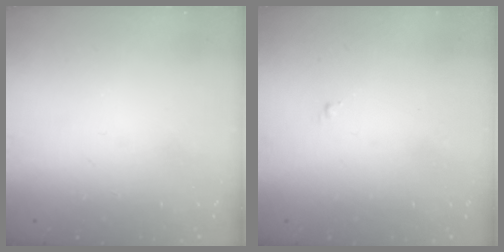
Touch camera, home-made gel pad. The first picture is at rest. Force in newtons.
{"total": 0.7, "press": 0.7, "slide": 0.2}